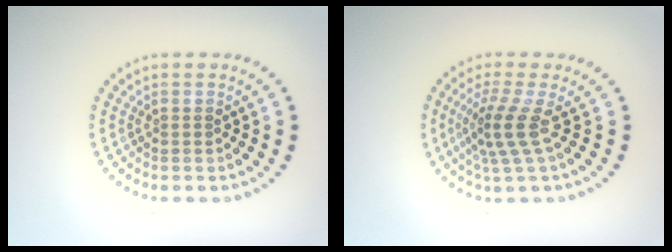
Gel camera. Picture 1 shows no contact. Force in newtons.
{"total": 3.2, "press": 2.2, "slide": 2.3}